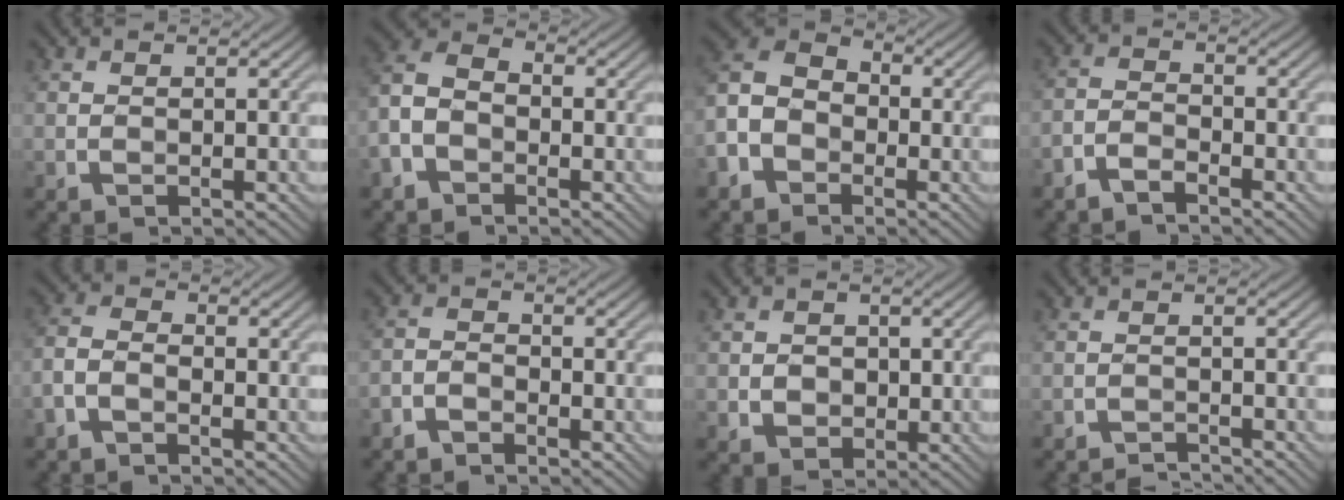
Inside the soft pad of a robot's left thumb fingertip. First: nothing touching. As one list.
[{"total": 5.6, "force": [-2.5, 3.9, 3.2], "torque": [-0.082, 0.005, -0.064]}, {"total": 7.4, "force": [-3.5, 5.3, 3.7], "torque": [-0.099, -0.004, -0.085]}, {"total": 2.9, "force": [-2.5, 0.7, 1.3], "torque": [-0.029, 0.000, -0.060]}, {"total": 3.3, "force": [-2.2, 1.4, 1.9], "torque": [-0.043, 0.002, -0.059]}, {"total": 2.5, "force": [-2.2, 0.9, 0.9], "torque": [-0.017, 0.002, -0.053]}, {"total": 2.9, "force": [-0.3, 2.6, 1.2], "torque": [-0.021, -0.006, -0.012]}, {"total": 1.9, "force": [-1.9, 0.1, 0.3], "torque": [-0.001, 0.003, -0.038]}]